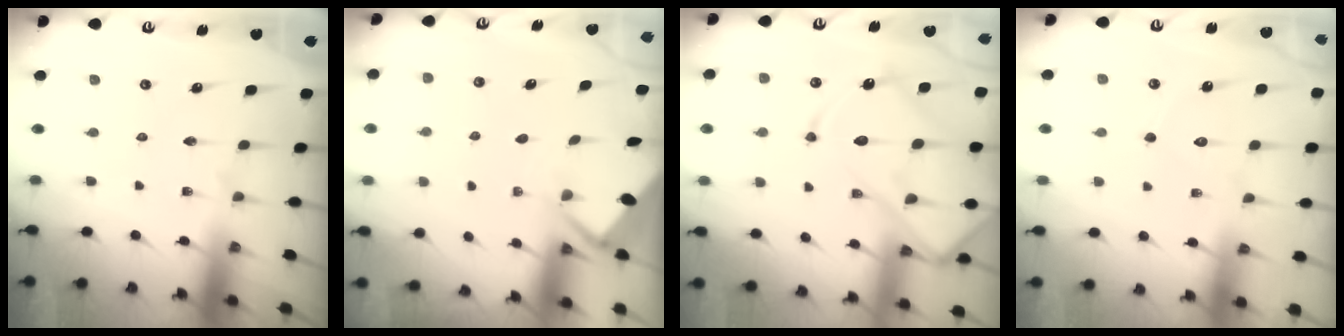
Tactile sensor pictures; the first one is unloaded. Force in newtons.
{"total": 2.6, "press": 2.6, "slide": 0.3}
{"total": 18.8, "press": 18.7, "slide": 1.7}
{"total": 6.4, "press": 6.4, "slide": 0.4}